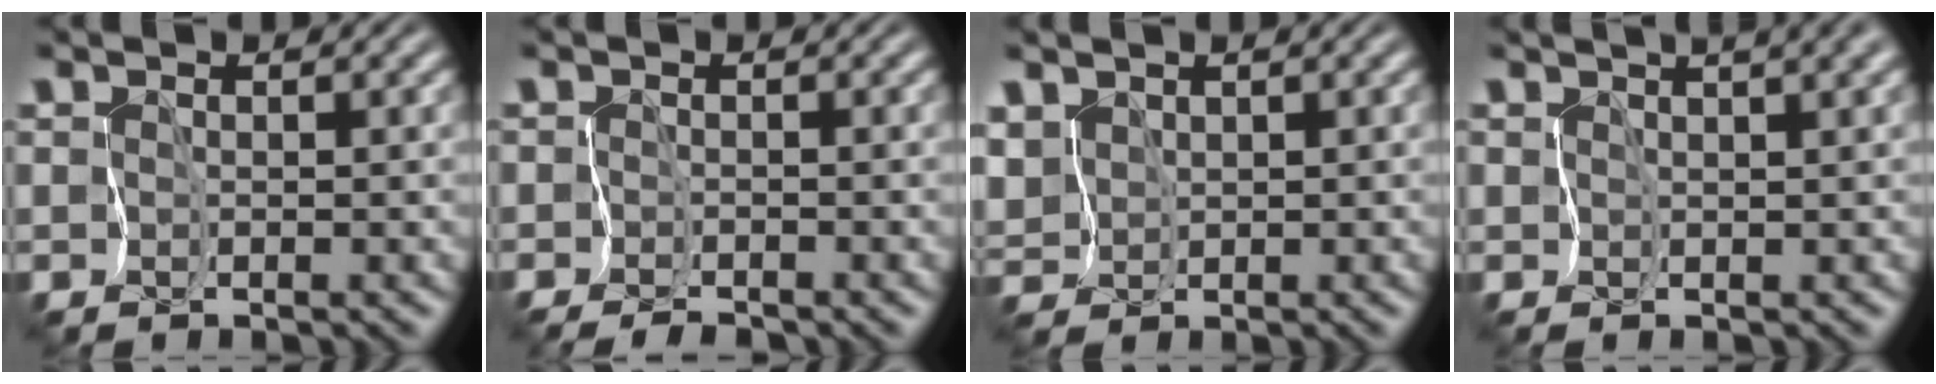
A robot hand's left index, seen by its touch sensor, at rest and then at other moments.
{"total": 1.5, "force": [-1.4, 0.3, 0.2], "torque": [0.008, -0.003, -0.028]}
{"total": 2.0, "force": [0.8, 1.6, 0.9], "torque": [-0.032, 0.002, 0.017]}
{"total": 5.8, "force": [3.5, 1.8, 4.2], "torque": [-0.060, 0.029, 0.048]}